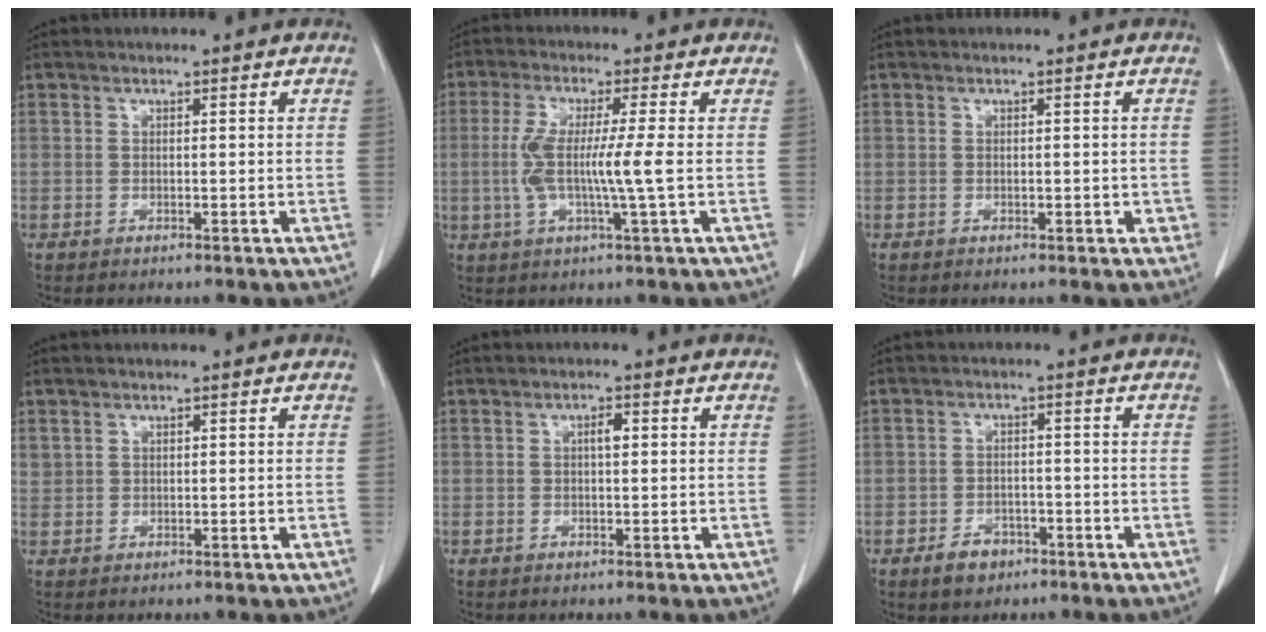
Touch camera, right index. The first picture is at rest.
{"total": 6.7, "force": [-0.4, -0.4, 6.7], "torque": [-0.138, -0.006, -0.009]}
{"total": 1.7, "force": [-0.3, 1.1, 1.3], "torque": [-0.012, 0.005, 0.000]}
{"total": 1.2, "force": [0.8, 0.9, 0.1], "torque": [0.007, 0.006, 0.014]}
{"total": 1.6, "force": [0.3, 0.5, 1.5], "torque": [-0.026, 0.004, 0.004]}
{"total": 3.9, "force": [-2.4, 2.6, 1.6], "torque": [-0.023, 0.006, -0.032]}